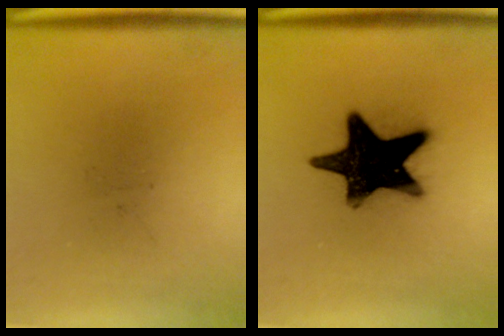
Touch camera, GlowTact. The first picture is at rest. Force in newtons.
{"total": 19.9}